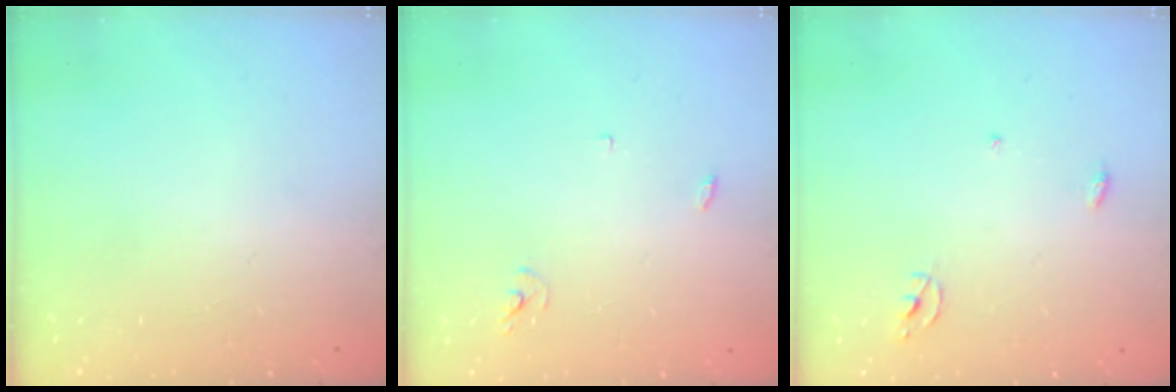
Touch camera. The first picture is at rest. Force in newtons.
{"total": 2.5, "press": 2.5, "slide": 0.1}
{"total": 2.3, "press": 2.3, "slide": 0.1}